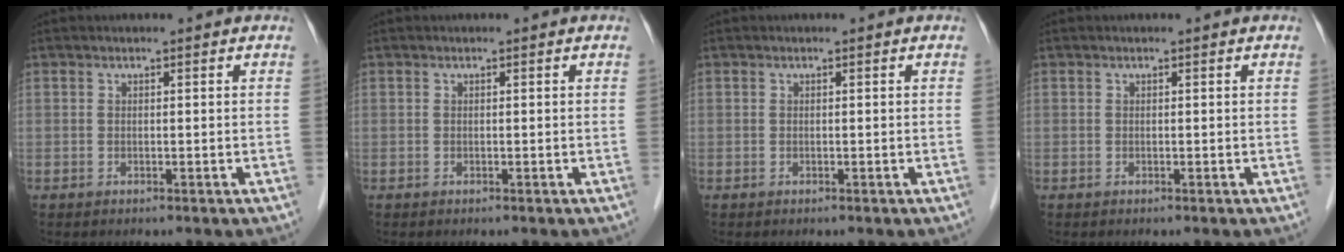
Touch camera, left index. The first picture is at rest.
{"total": 0.0}
{"total": 0.0}
{"total": 0.0}